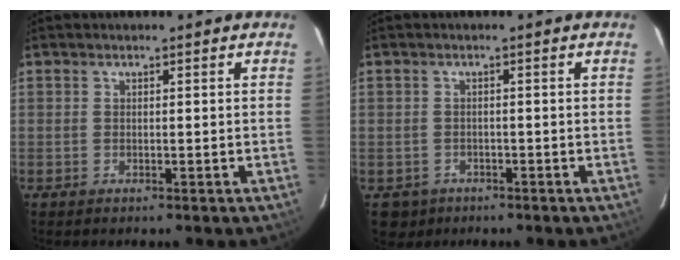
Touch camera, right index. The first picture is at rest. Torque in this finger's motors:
{"motor_torque": [0.04, 0.00, -0.19, -0.05]}